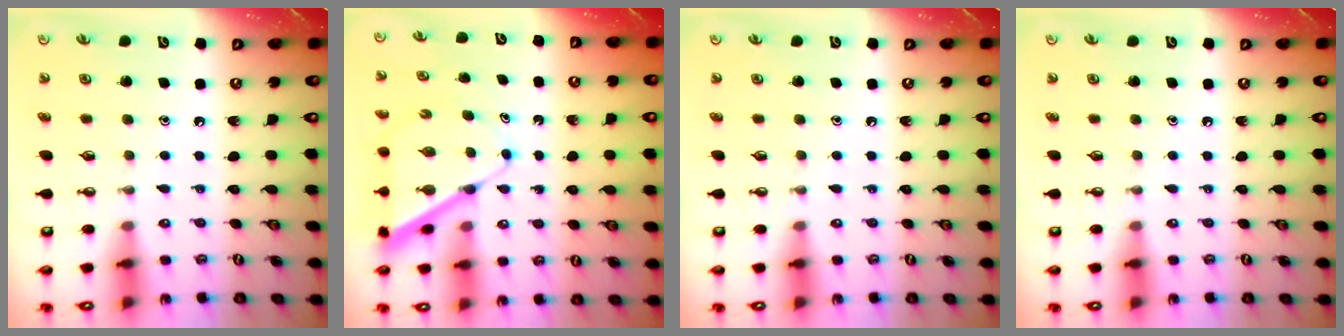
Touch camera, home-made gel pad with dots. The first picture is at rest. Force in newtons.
{"total": 8.8, "press": 8.8, "slide": 0.9}
{"total": 0.0}
{"total": 0.0}